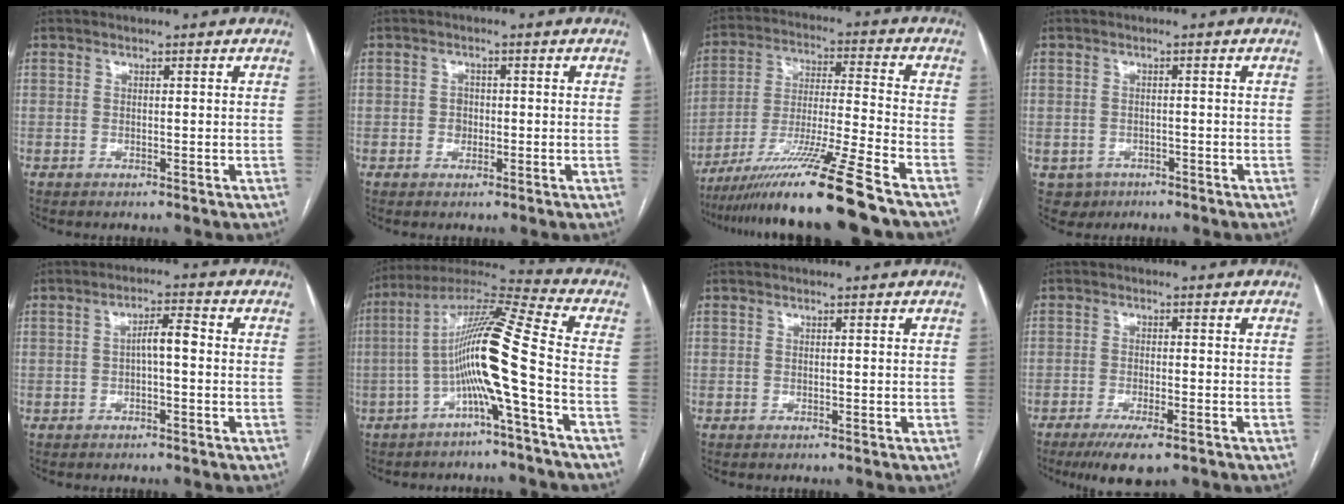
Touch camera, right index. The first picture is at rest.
{"total": 1.7, "force": [-0.2, 1.5, 0.8], "torque": [-0.010, 0.005, -0.003]}
{"total": 16.7, "force": [-12.8, -2.5, 10.4], "torque": [-0.199, -0.026, -0.225]}
{"total": 3.1, "force": [-1.6, 2.6, 0.2], "torque": [0.000, 0.008, -0.020]}
{"total": 3.6, "force": [-0.2, 0.8, 3.5], "torque": [-0.057, 0.013, -0.004]}
{"total": 13.3, "force": [-3.2, -1.3, 12.9], "torque": [-0.236, 0.020, -0.071]}
{"total": 0.0}
{"total": 6.9, "force": [-4.7, 1.2, 4.9], "torque": [-0.078, -0.015, -0.071]}